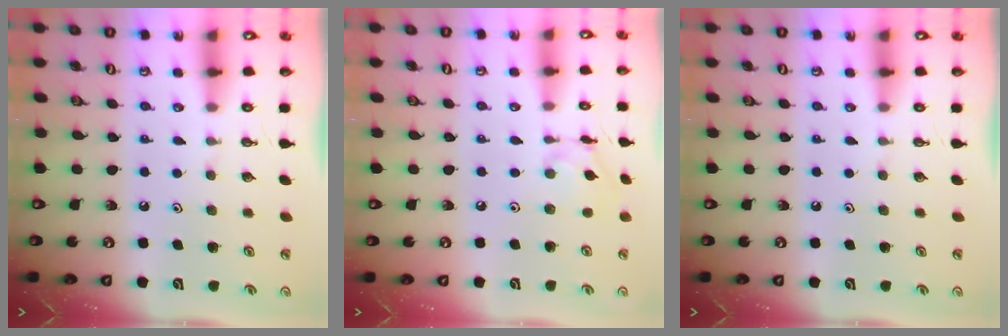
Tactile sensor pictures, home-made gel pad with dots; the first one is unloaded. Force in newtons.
{"total": 8.1, "press": 8.1, "slide": 0.4}
{"total": 0.0}